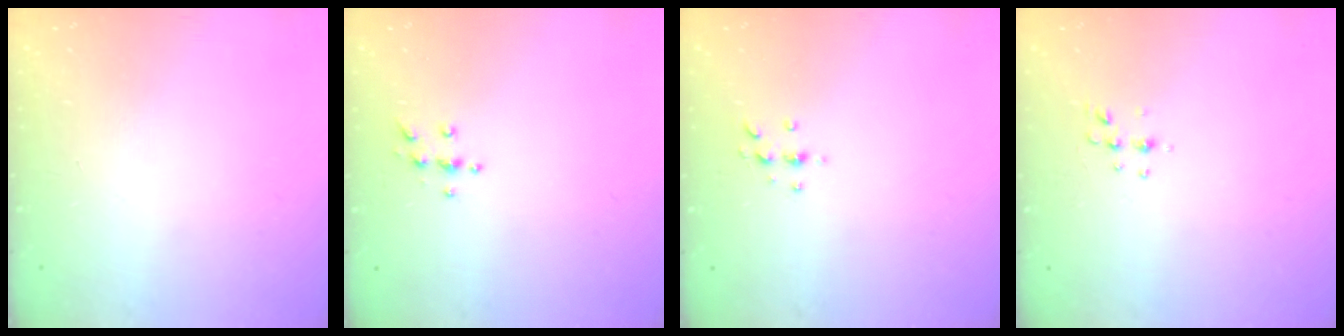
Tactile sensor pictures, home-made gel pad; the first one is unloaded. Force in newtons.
{"total": 4.6, "press": 4.6, "slide": 0.5}
{"total": 3.8, "press": 3.7, "slide": 0.4}
{"total": 3.8, "press": 3.6, "slide": 1.4}